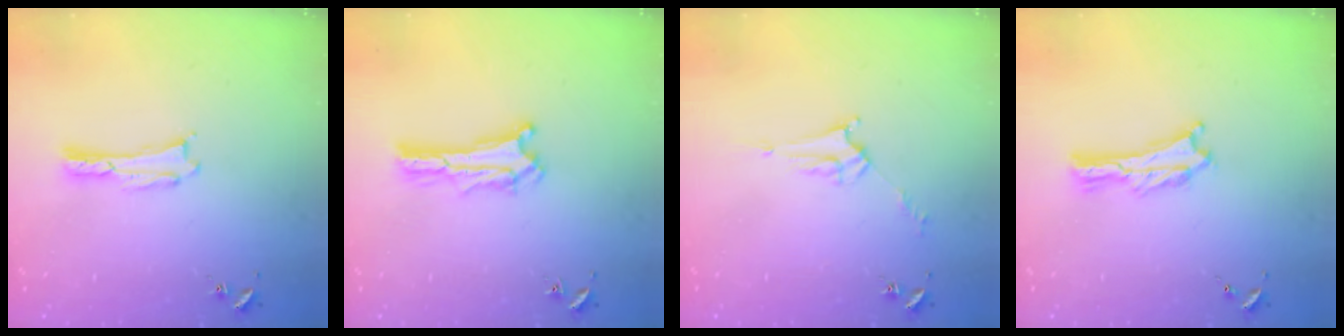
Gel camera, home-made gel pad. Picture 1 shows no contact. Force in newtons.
{"total": 0.9, "press": 0.9, "slide": 0.2}
{"total": 3.8, "press": 3.8, "slide": 0.3}
{"total": 0.8, "press": 0.7, "slide": 0.2}